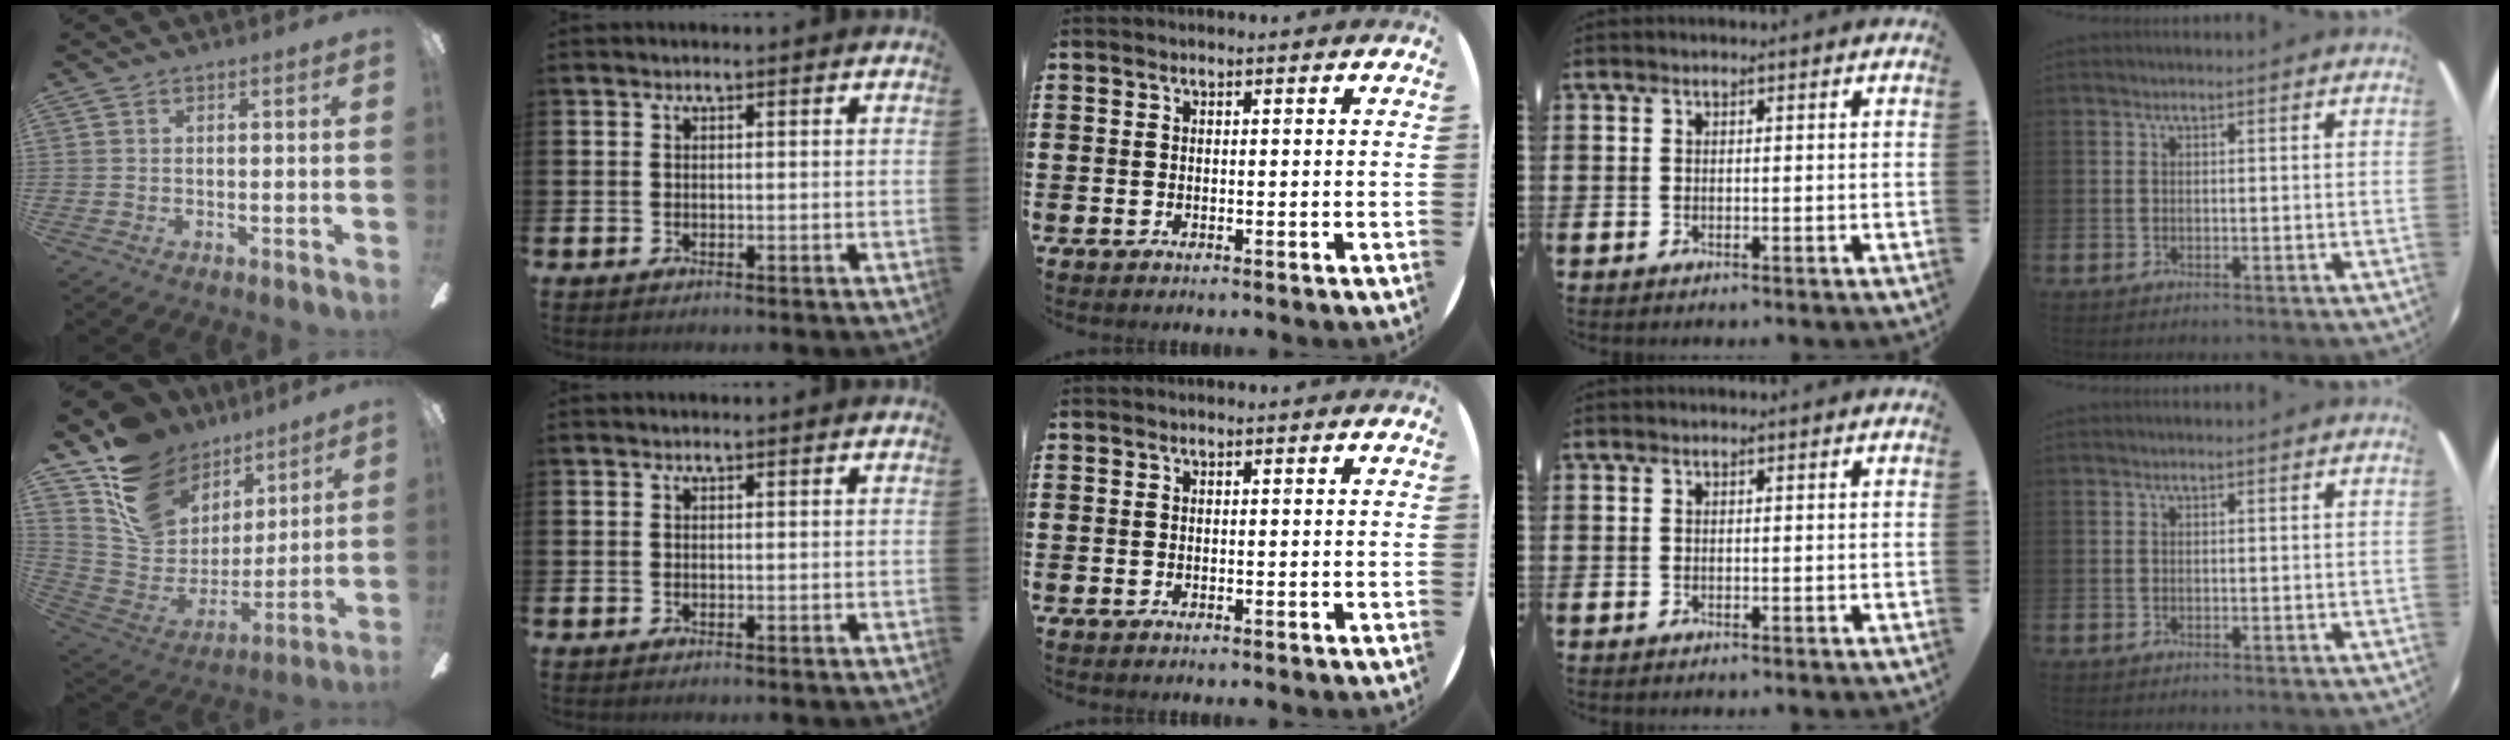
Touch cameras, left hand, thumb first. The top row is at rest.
{"thumb": {"total": 16.9, "force": [9.6, 12.1, 6.7], "torque": [-0.136, -0.056, 0.187]}}